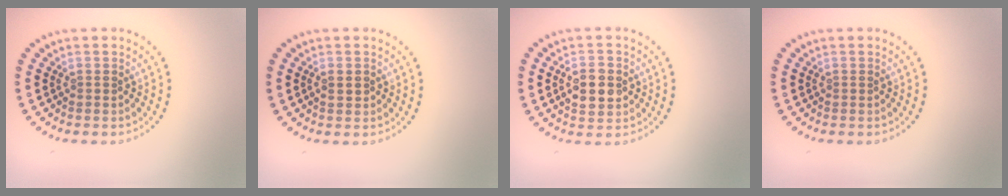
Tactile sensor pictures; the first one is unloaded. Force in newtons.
{"total": 0.8, "press": 0.8, "slide": 0.2}
{"total": 3.5, "press": 3.5, "slide": 0.2}
{"total": 0.0}